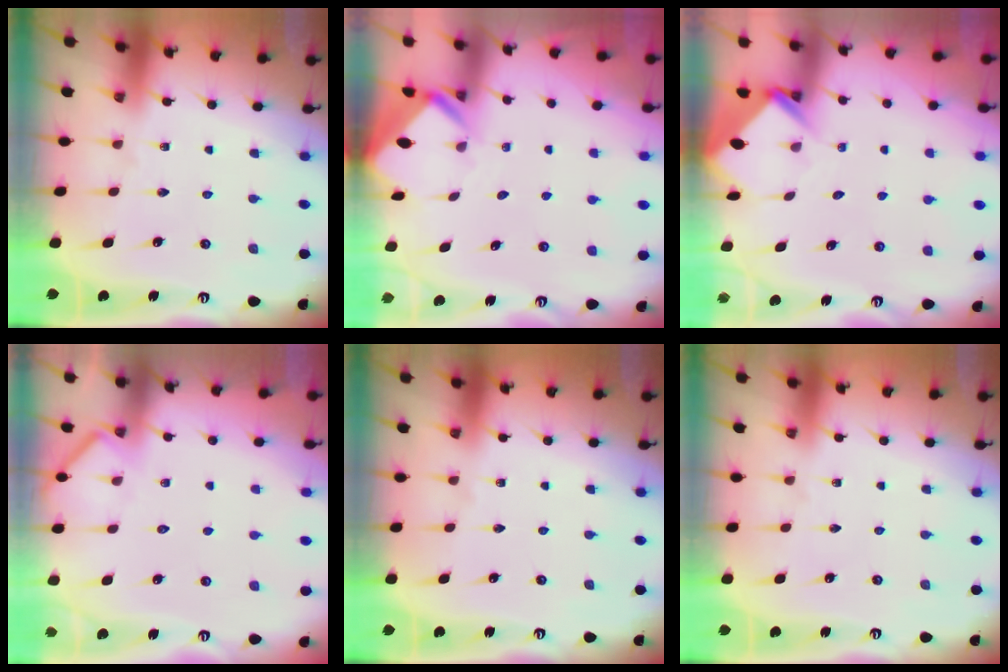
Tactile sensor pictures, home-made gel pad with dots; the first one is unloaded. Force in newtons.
{"total": 2.8, "press": 2.8, "slide": 0.2}
{"total": 3.9, "press": 3.9, "slide": 0.2}
{"total": 3.6, "press": 3.6, "slide": 0.3}
{"total": 0.0}
{"total": 0.0}